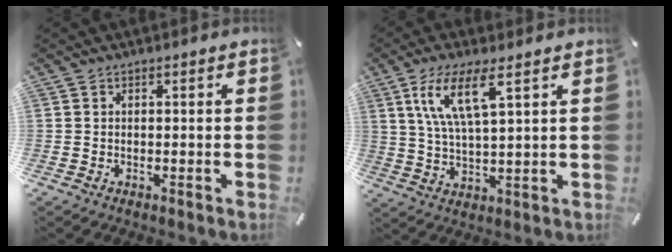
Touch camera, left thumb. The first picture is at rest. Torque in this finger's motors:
{"motor_torque": [0.76, 0.80, 1.36, -0.88, 0.55]}